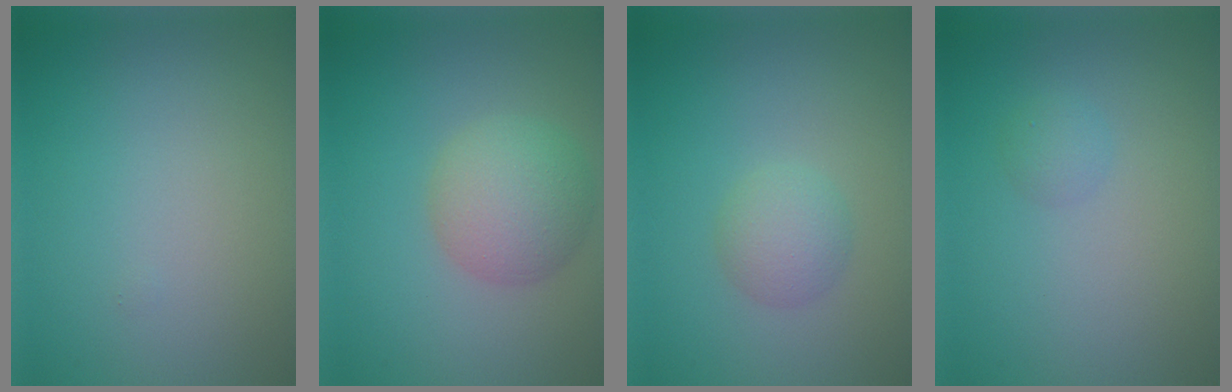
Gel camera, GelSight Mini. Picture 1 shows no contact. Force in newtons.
{"total": 4.7, "press": 4.7, "slide": 0.2}
{"total": 2.3, "press": 2.3, "slide": 0.1}
{"total": 1.0, "press": 1.0, "slide": 0.0}